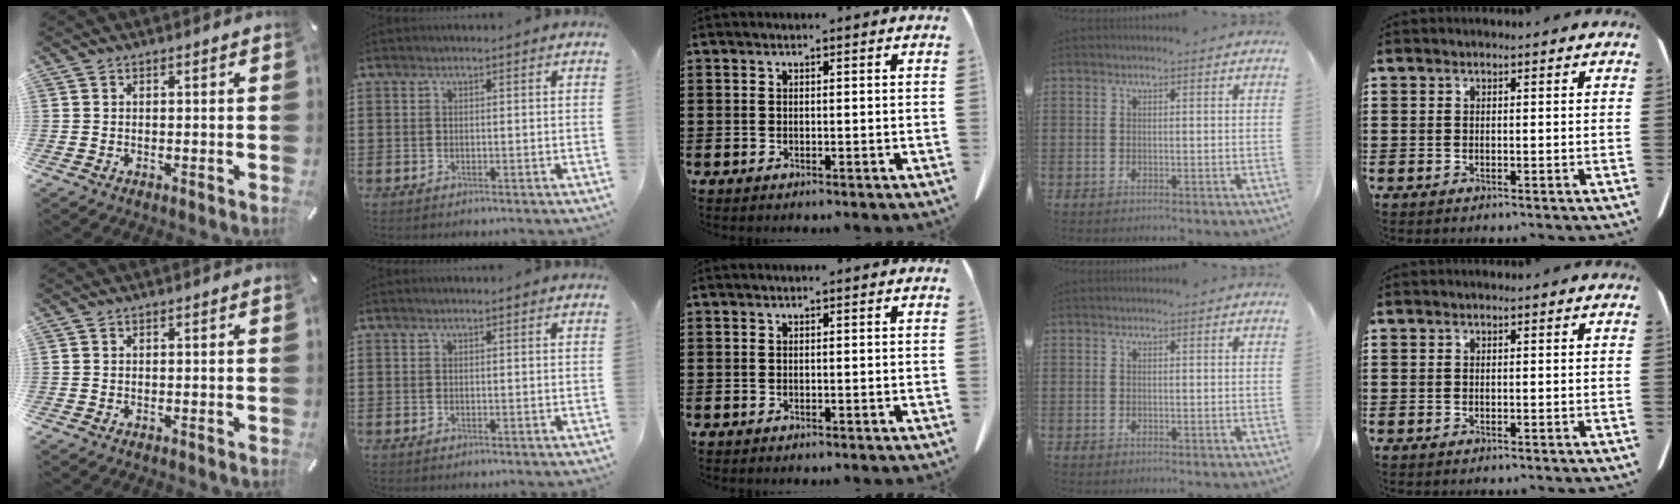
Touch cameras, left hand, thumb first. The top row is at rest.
{}